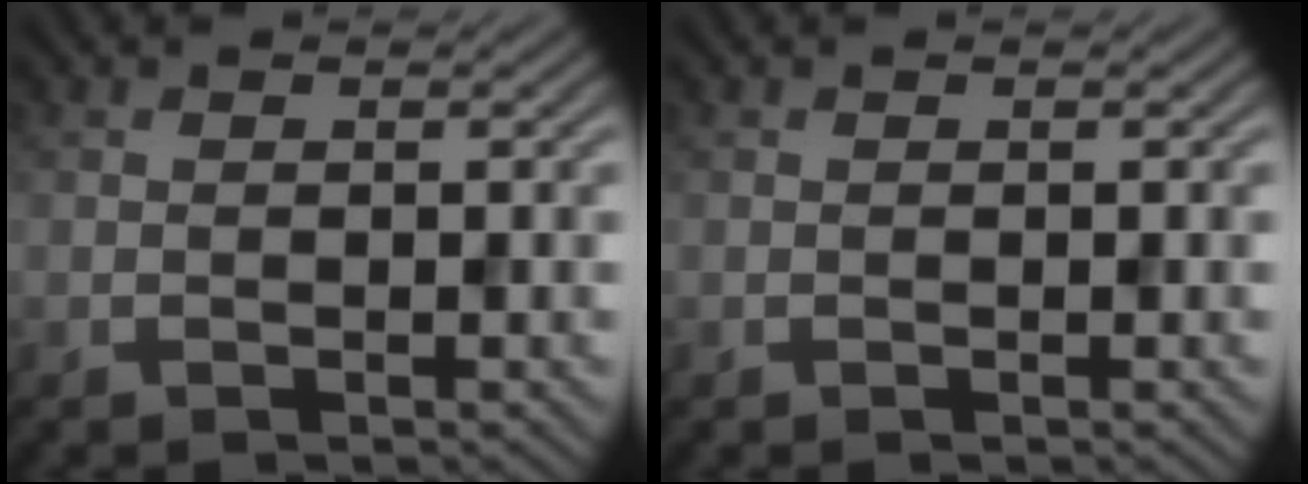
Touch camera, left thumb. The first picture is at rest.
{"total": 0.0}